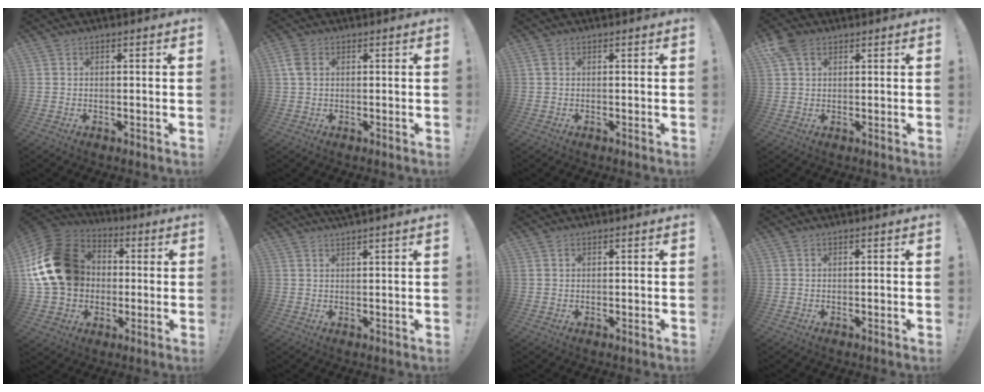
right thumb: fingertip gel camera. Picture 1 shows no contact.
{"total": 4.1, "force": [1.4, 2.6, 2.8], "torque": [-0.057, 0.001, 0.026]}
{"total": 1.0, "force": [0.2, 0.7, 0.7], "torque": [-0.009, 0.000, 0.003]}
{"total": 6.3, "force": [3.1, 4.2, 3.5], "torque": [-0.058, -0.004, 0.061]}
{"total": 21.3, "force": [2.2, 17.2, 12.3], "torque": [-0.208, 0.013, 0.061]}
{"total": 2.7, "force": [2.4, -0.6, 1.2], "torque": [-0.021, -0.013, 0.041]}
{"total": 0.8, "force": [0.5, 0.5, 0.4], "torque": [-0.008, 0.001, 0.010]}
{"total": 0.0}